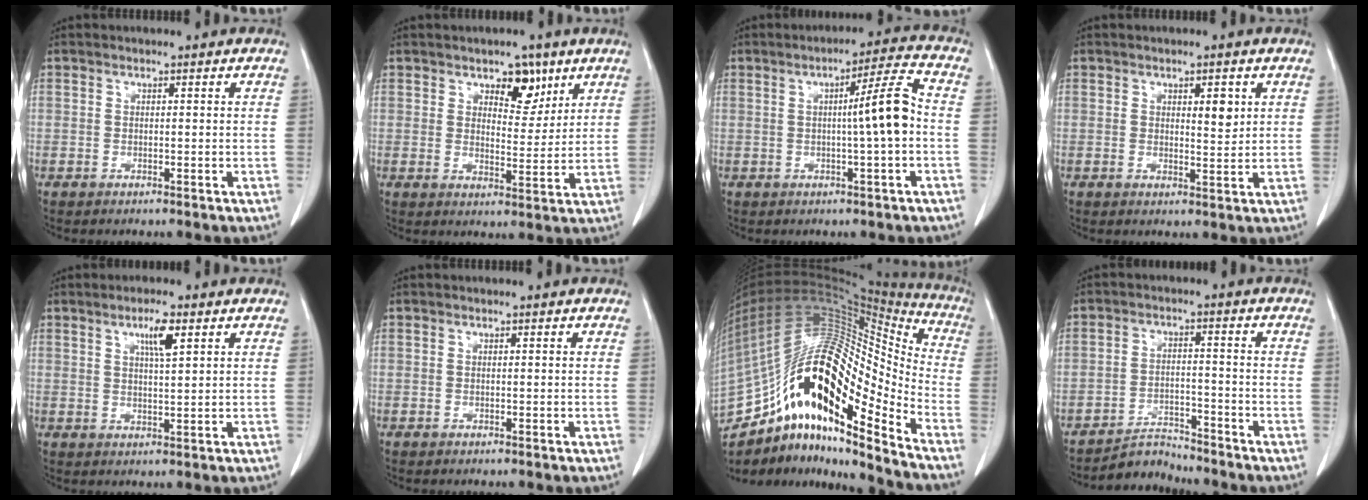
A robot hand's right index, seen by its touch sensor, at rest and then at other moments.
{"total": 5.7, "force": [3.6, 2.9, 3.4], "torque": [-0.043, -0.002, 0.055]}
{"total": 7.3, "force": [-0.4, -0.7, 7.2], "torque": [-0.107, 0.011, -0.008]}
{"total": 3.2, "force": [1.2, 1.0, 2.8], "torque": [-0.040, -0.007, 0.020]}
{"total": 4.1, "force": [2.1, 0.4, 3.5], "torque": [-0.061, -0.002, 0.035]}
{"total": 0.0}
{"total": 29.2, "force": [-15.4, 7.6, 23.6], "torque": [-0.441, 0.022, -0.265]}
{"total": 4.4, "force": [-4.3, 0.6, -0.8], "torque": [0.013, 0.001, -0.070]}